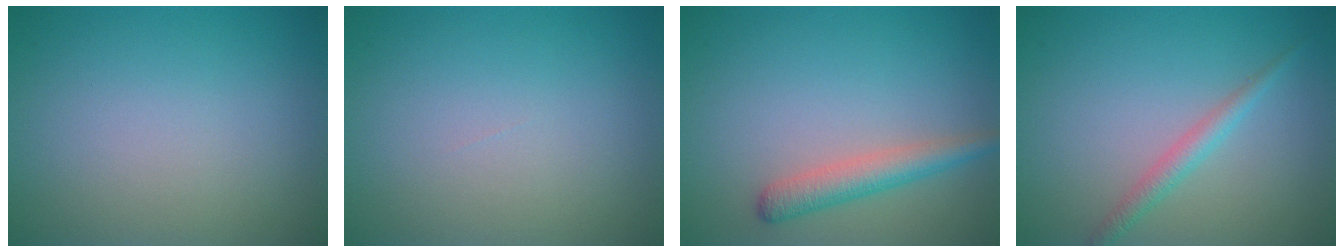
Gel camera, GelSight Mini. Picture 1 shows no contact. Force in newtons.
{"total": 0.0}
{"total": 2.8, "press": 2.8, "slide": 0.2}
{"total": 1.8, "press": 1.8, "slide": 0.0}